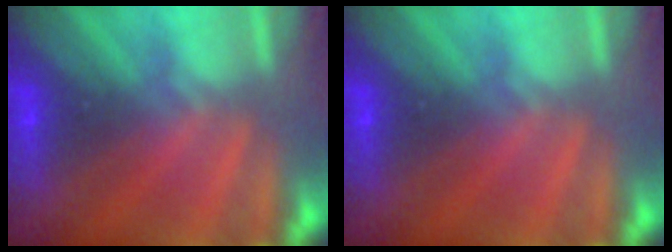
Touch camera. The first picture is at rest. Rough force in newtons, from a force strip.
{"total": 0.0}